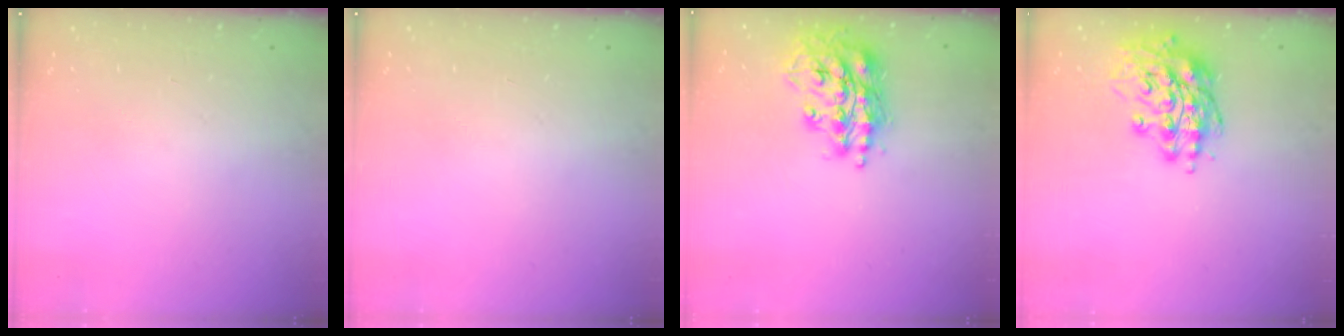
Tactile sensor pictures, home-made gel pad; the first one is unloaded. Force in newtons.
{"total": 0.0}
{"total": 17.5, "press": 17.5, "slide": 1.2}
{"total": 16.0, "press": 15.8, "slide": 2.7}